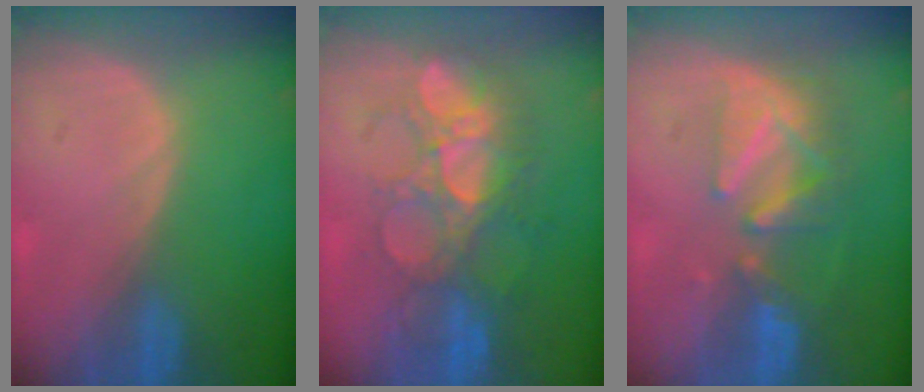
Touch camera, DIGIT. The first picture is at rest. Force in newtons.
{"total": 9.0, "press": 8.8, "slide": 1.8}
{"total": 8.2, "press": 7.5, "slide": 3.4}